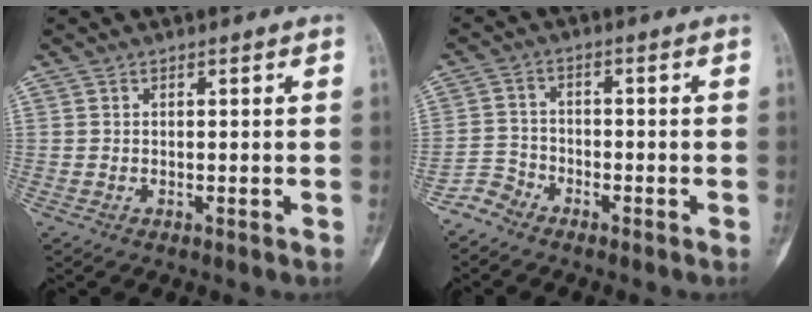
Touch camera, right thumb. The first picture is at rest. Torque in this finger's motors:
{"motor_torque": [2.59, 2.42, -0.38, -0.33, -0.02]}